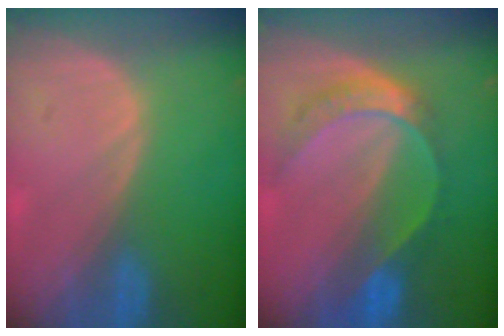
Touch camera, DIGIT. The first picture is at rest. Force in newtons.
{"total": 7.8, "press": 6.4, "slide": 4.4}